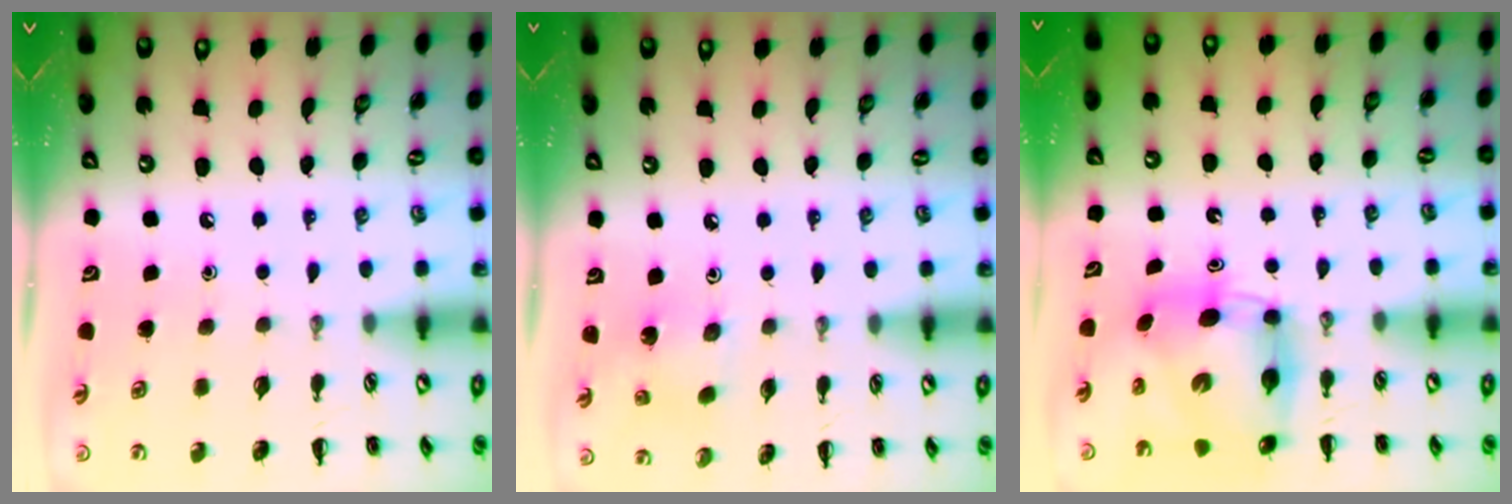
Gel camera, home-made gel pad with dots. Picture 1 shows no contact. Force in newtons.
{"total": 2.7, "press": 2.6, "slide": 0.7}
{"total": 7.7, "press": 7.3, "slide": 2.3}